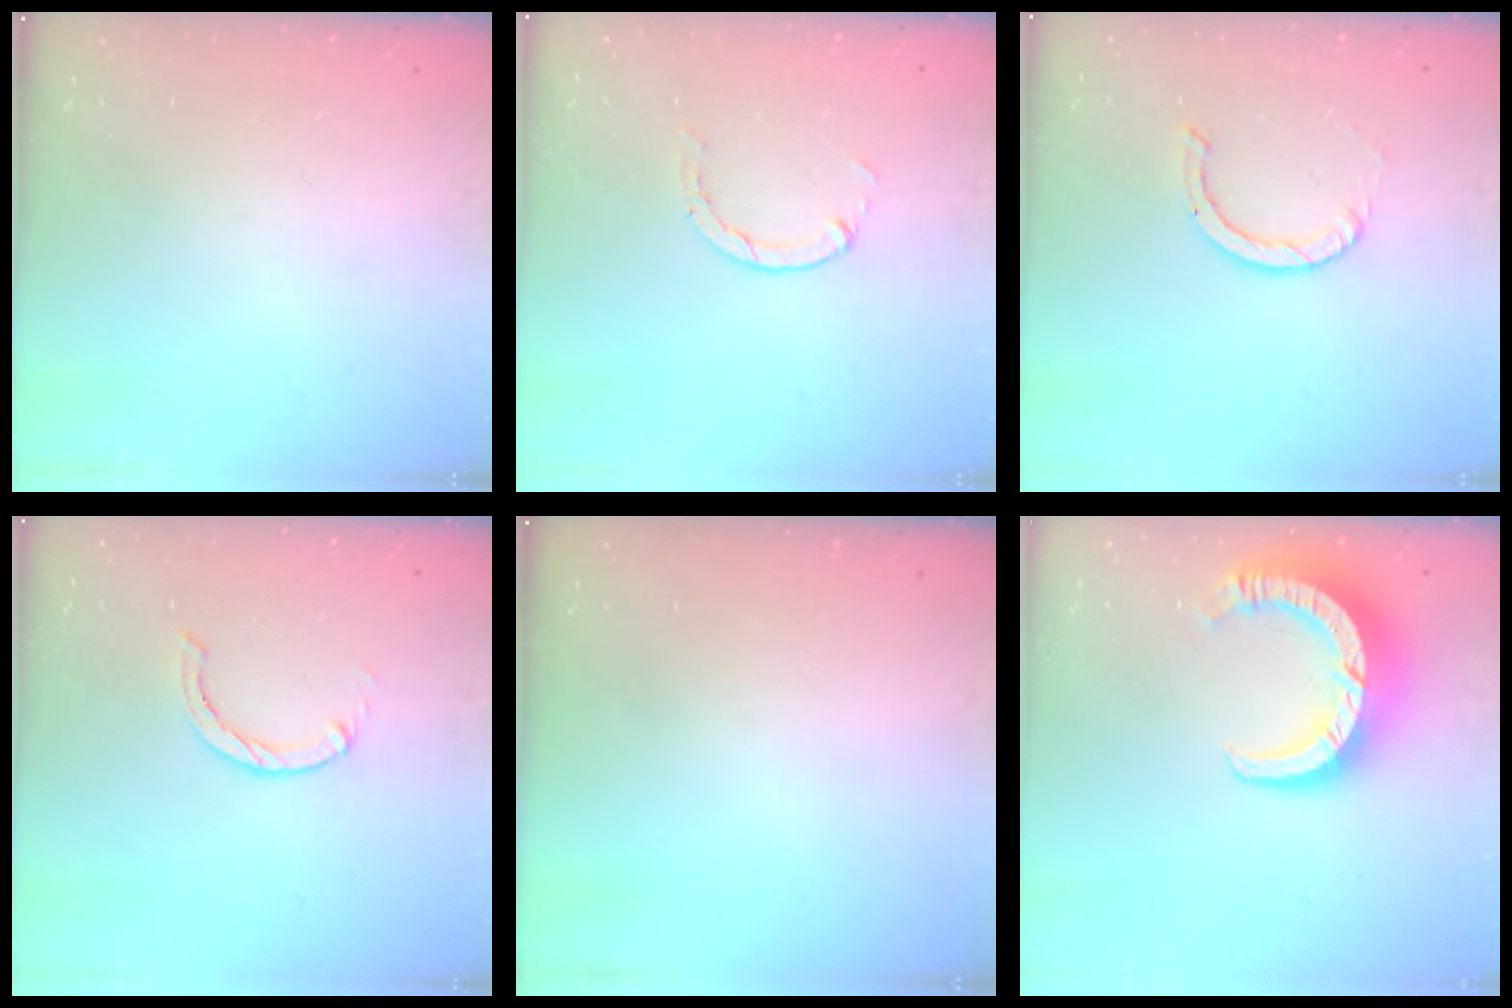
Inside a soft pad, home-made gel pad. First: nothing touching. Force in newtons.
{"total": 0.6, "press": 0.6, "slide": 0.2}
{"total": 2.0, "press": 2.0, "slide": 0.2}
{"total": 0.0}
{"total": 0.0}
{"total": 11.4, "press": 11.3, "slide": 1.1}